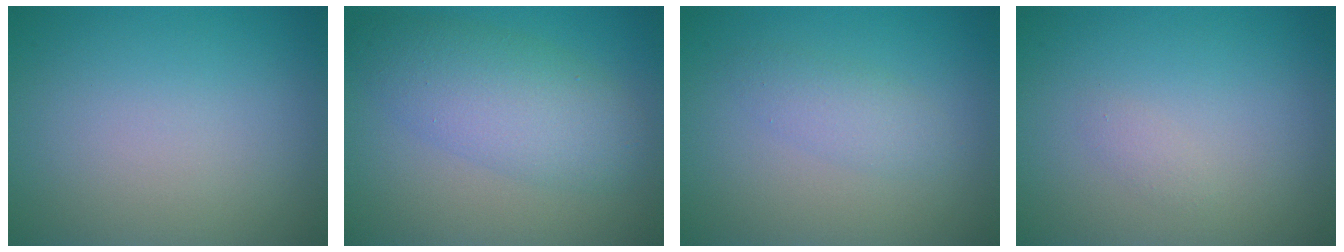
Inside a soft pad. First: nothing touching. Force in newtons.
{"total": 5.6, "press": 5.6, "slide": 0.2}
{"total": 1.9, "press": 1.9, "slide": 0.1}
{"total": 0.6, "press": 0.6, "slide": 0.1}